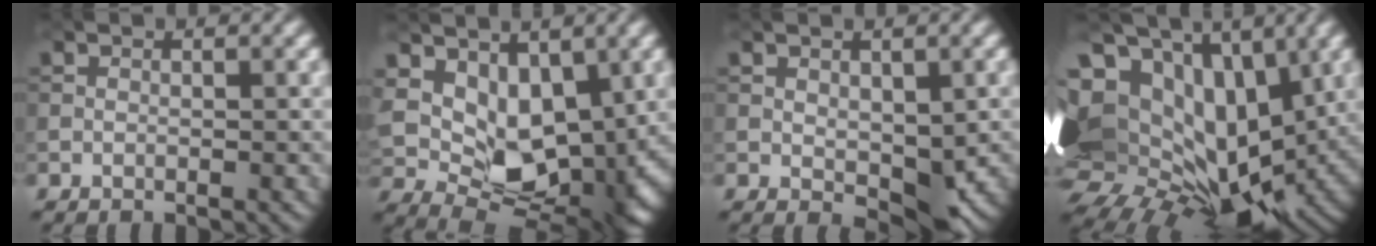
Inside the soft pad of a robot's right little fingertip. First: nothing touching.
{"total": 9.3, "force": [2.6, 5.9, 6.7], "torque": [-0.111, -0.023, 0.054]}
{"total": 4.7, "force": [-0.2, 2.6, 3.9], "torque": [-0.067, -0.011, 0.005]}
{"total": 20.6, "force": [1.4, 13.6, 15.4], "torque": [-0.290, -0.007, 0.053]}